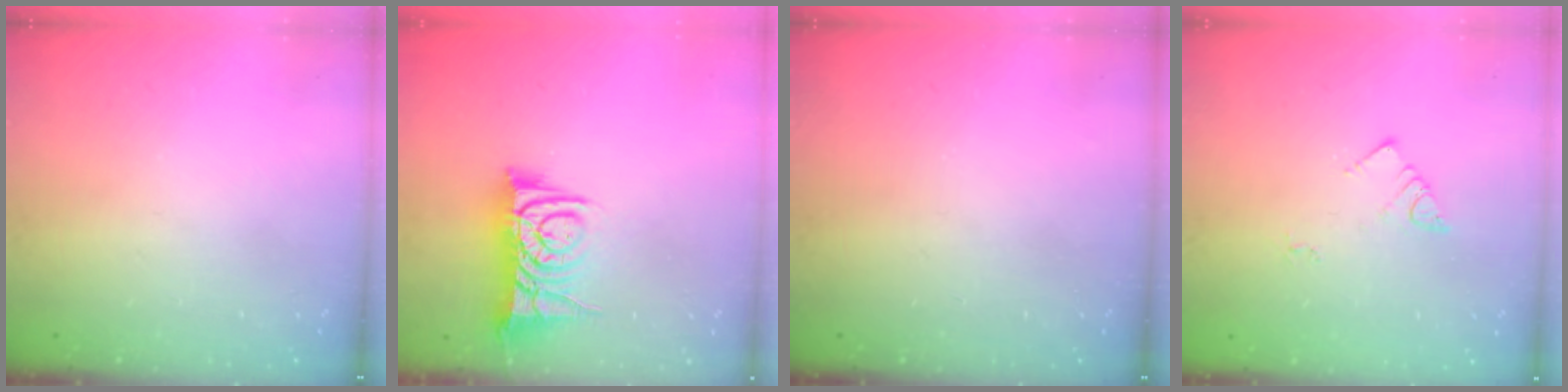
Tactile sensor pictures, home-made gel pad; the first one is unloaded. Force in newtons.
{"total": 11.5, "press": 11.4, "slide": 1.0}
{"total": 0.0}
{"total": 4.5, "press": 4.5, "slide": 0.4}